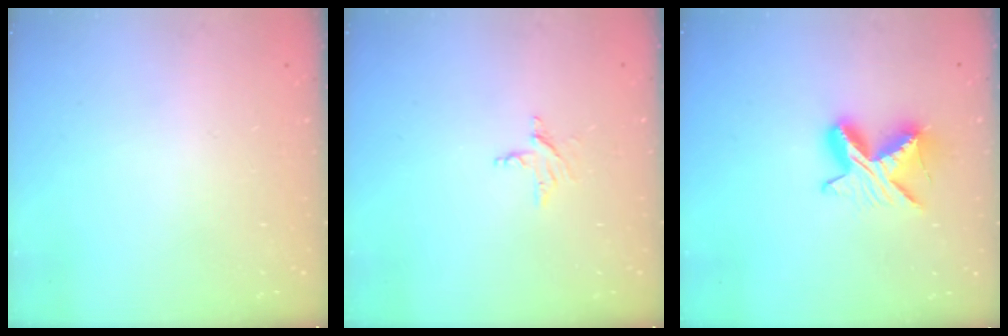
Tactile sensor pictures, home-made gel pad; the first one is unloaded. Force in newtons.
{"total": 3.5, "press": 3.5, "slide": 0.3}
{"total": 9.6, "press": 9.6, "slide": 0.5}